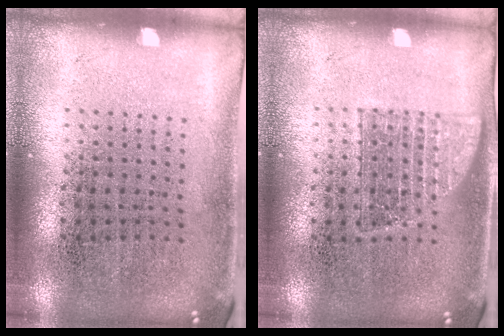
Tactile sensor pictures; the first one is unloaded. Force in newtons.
{"total": 1.0, "press": 0.9, "slide": 0.4}